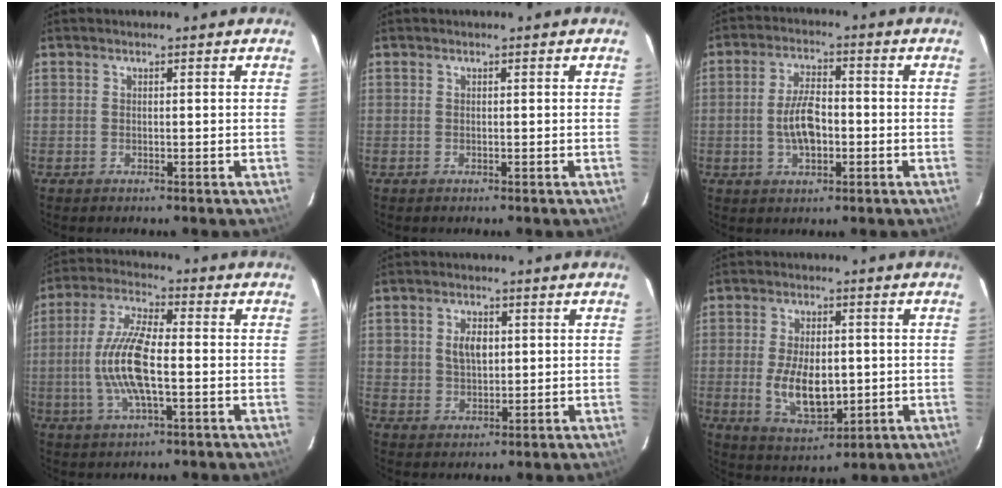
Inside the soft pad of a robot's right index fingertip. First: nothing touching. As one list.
[{"total": 0.0}, {"total": 7.4, "force": [-1.4, 3.8, 6.1], "torque": [-0.120, 0.004, -0.021]}, {"total": 12.1, "force": [-1.9, 3.7, 11.4], "torque": [-0.237, 0.000, -0.039]}, {"total": 4.9, "force": [1.2, 3.7, 3.1], "torque": [-0.054, 0.007, 0.029]}, {"total": 10.8, "force": [-1.2, 5.7, 9.0], "torque": [-0.178, -0.013, -0.007]}]